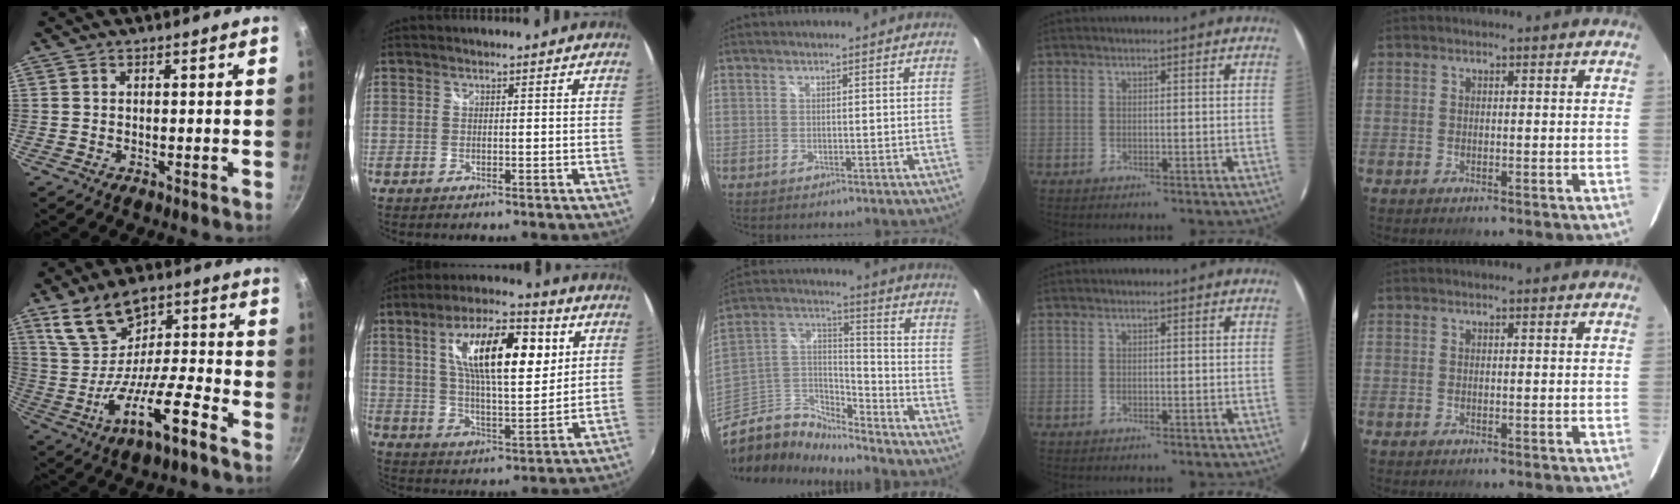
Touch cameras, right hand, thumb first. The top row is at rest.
{"thumb": {"total": 13.6, "force": [-2.8, 6.3, 11.8], "torque": [-0.174, 0.023, -0.054]}, "index": {"total": 18.2, "force": [5.8, 6.5, 16.0], "torque": [-0.269, 0.020, 0.096]}, "middle": {"total": 12.7, "force": [-9.6, 6.8, 4.6], "torque": [-0.119, 0.027, -0.186]}}